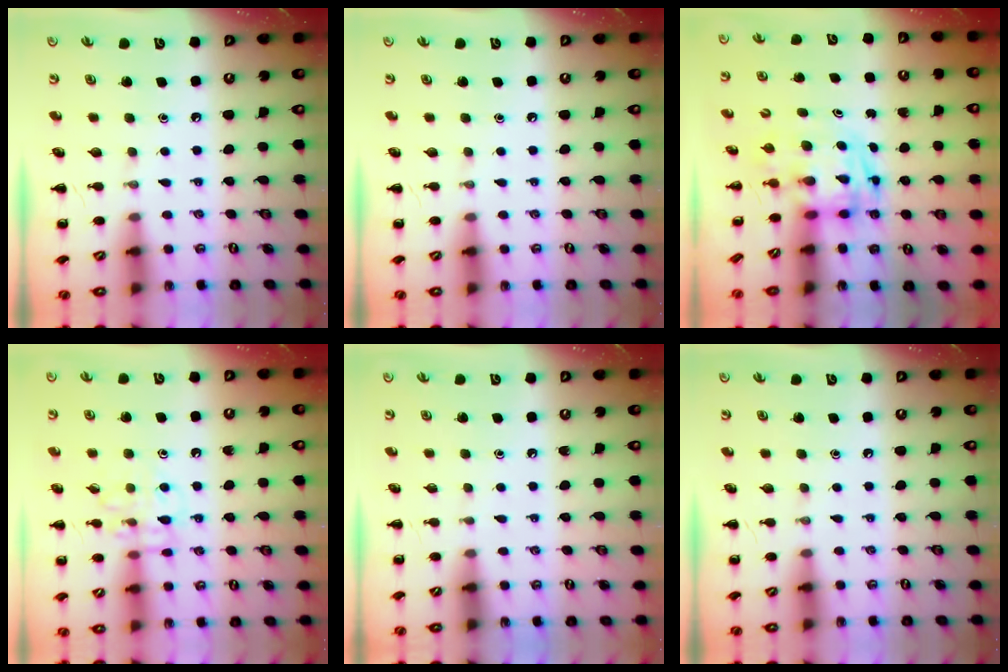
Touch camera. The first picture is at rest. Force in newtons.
{"total": 0.0}
{"total": 2.7, "press": 2.7, "slide": 0.5}
{"total": 9.5, "press": 9.4, "slide": 0.8}
{"total": 0.6, "press": 0.6, "slide": 0.2}
{"total": 0.0}